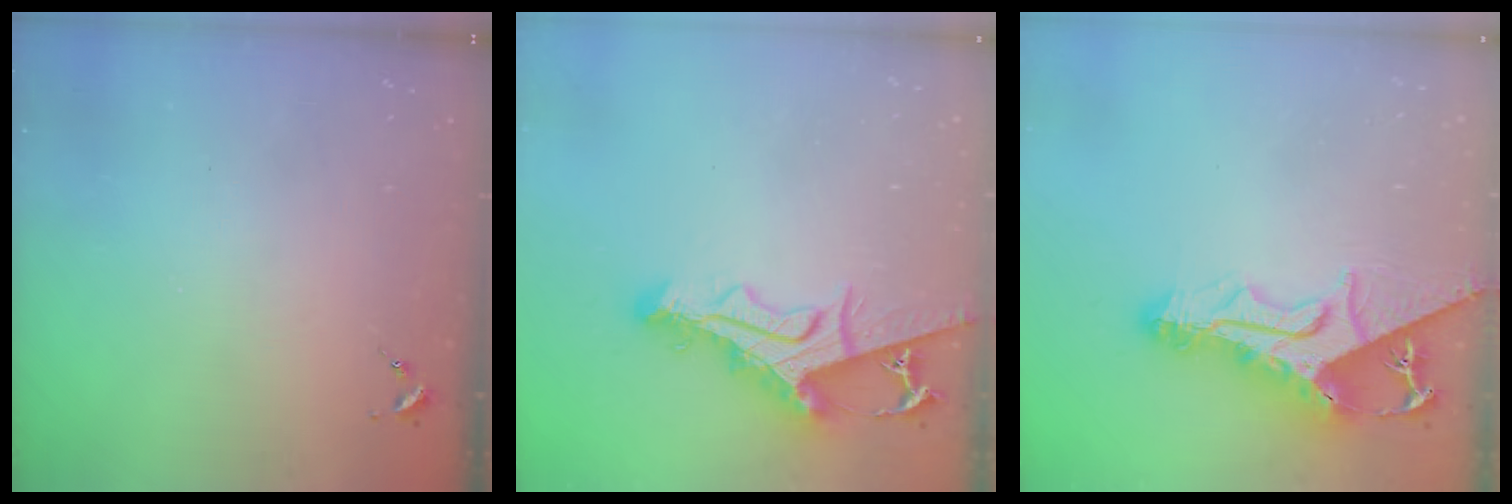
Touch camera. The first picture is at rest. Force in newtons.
{"total": 13.1, "press": 13.1, "slide": 1.2}
{"total": 17.6, "press": 17.5, "slide": 1.7}